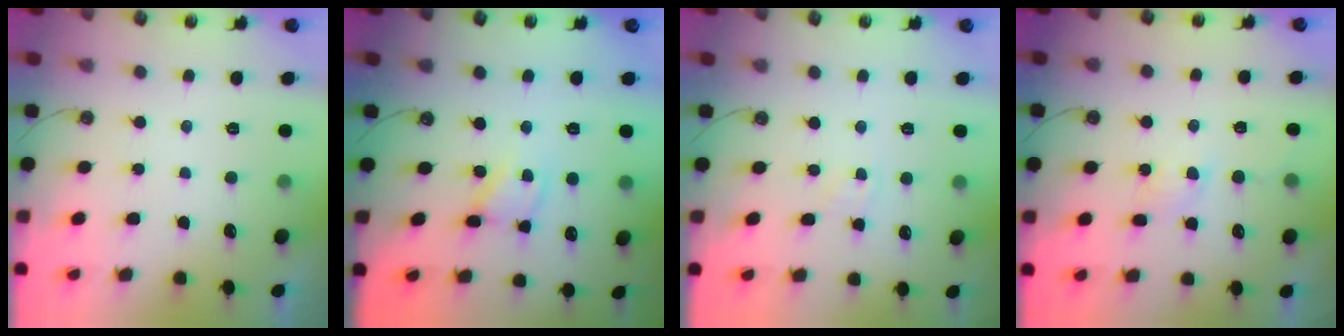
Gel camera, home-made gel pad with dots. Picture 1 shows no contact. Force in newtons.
{"total": 7.5, "press": 7.4, "slide": 0.5}
{"total": 4.9, "press": 4.8, "slide": 0.7}
{"total": 3.8, "press": 3.8, "slide": 0.7}